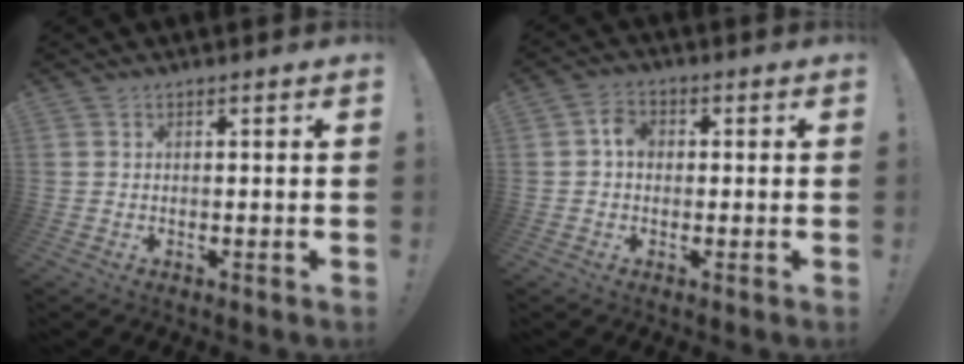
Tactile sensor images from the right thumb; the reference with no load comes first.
{"total": 4.6, "force": [0.1, 3.4, 3.1], "torque": [-0.047, 0.008, 0.001]}